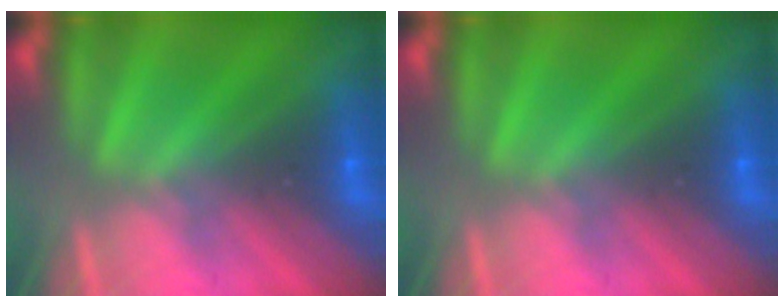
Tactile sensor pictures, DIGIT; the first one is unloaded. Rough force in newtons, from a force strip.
{"total": 0.0}